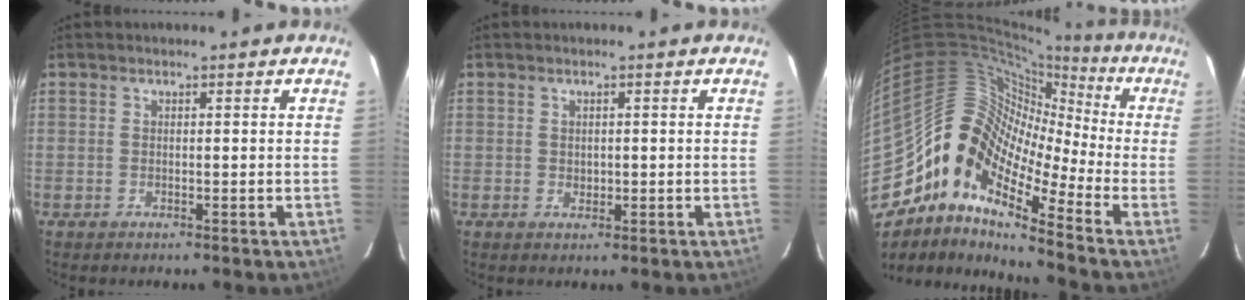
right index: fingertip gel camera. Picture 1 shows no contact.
{"total": 1.4, "force": [0.2, 1.3, 0.4], "torque": [-0.003, 0.001, 0.006]}
{"total": 14.1, "force": [-6.8, 7.4, 9.8], "torque": [-0.156, 0.010, -0.156]}